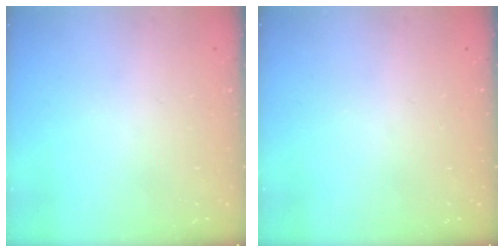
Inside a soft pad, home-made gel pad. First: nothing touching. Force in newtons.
{"total": 0.0}